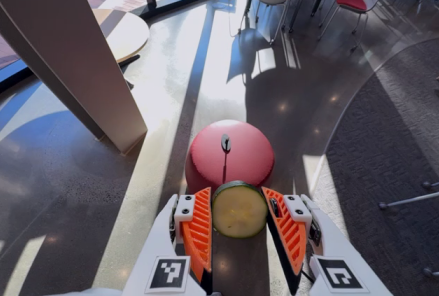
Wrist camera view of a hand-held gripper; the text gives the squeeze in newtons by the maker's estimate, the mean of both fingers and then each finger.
{"total": 9.6, "left": 9.8, "right": 9.3}